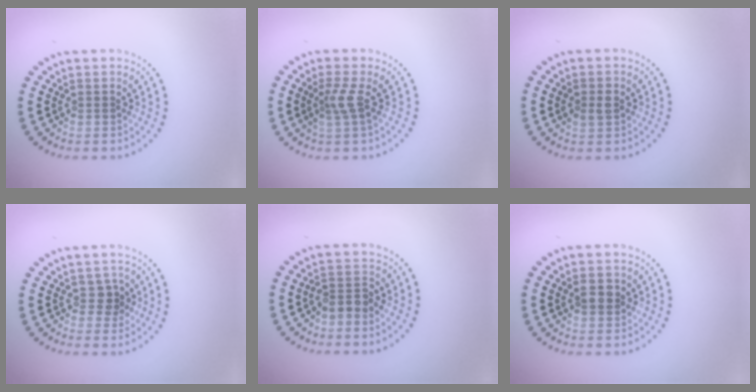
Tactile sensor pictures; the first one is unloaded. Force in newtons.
{"total": 2.0, "press": 1.3, "slide": 1.5}
{"total": 1.5, "press": 1.4, "slide": 0.3}
{"total": 1.3, "press": 1.0, "slide": 0.9}
{"total": 2.0, "press": 1.6, "slide": 1.2}
{"total": 1.7, "press": 1.6, "slide": 0.5}